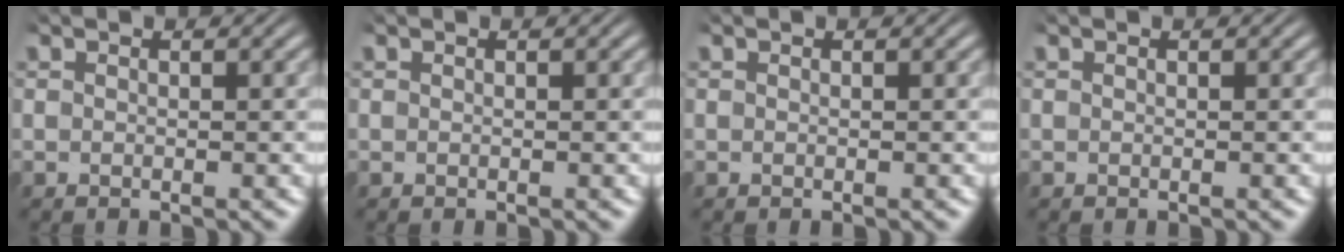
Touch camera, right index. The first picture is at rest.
{"total": 0.0}
{"total": 0.0}
{"total": 0.0}